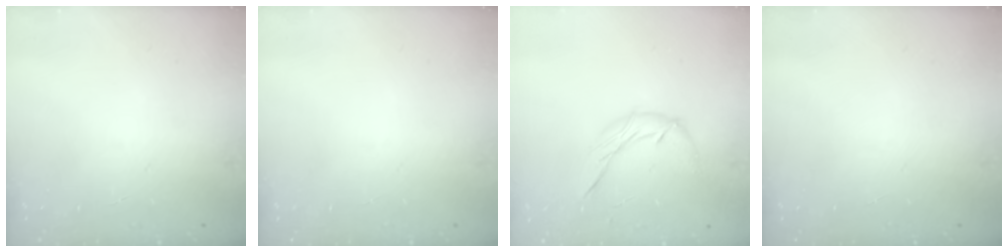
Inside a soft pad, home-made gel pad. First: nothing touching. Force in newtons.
{"total": 0.0}
{"total": 6.8, "press": 6.8, "slide": 0.7}
{"total": 0.0}